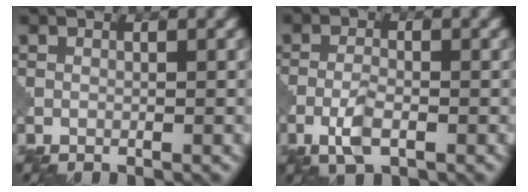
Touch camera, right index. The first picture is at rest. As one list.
[{"total": 2.7, "force": [-1.3, 1.0, 2.2], "torque": [-0.050, -0.001, -0.030]}]